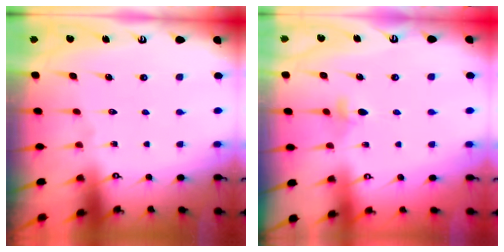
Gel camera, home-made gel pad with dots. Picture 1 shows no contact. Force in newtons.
{"total": 3.7, "press": 3.5, "slide": 0.9}